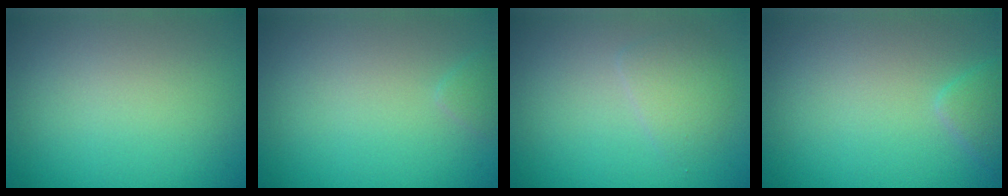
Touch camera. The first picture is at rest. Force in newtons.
{"total": 0.7, "press": 0.7, "slide": 0.1}
{"total": 1.9, "press": 1.9, "slide": 0.0}
{"total": 1.4, "press": 1.4, "slide": 0.1}